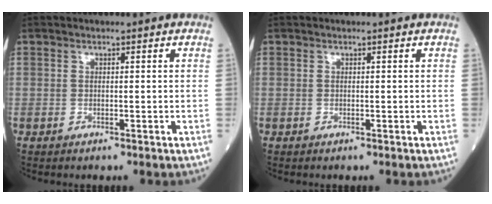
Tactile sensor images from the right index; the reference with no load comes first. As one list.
[{"total": 0.0}]